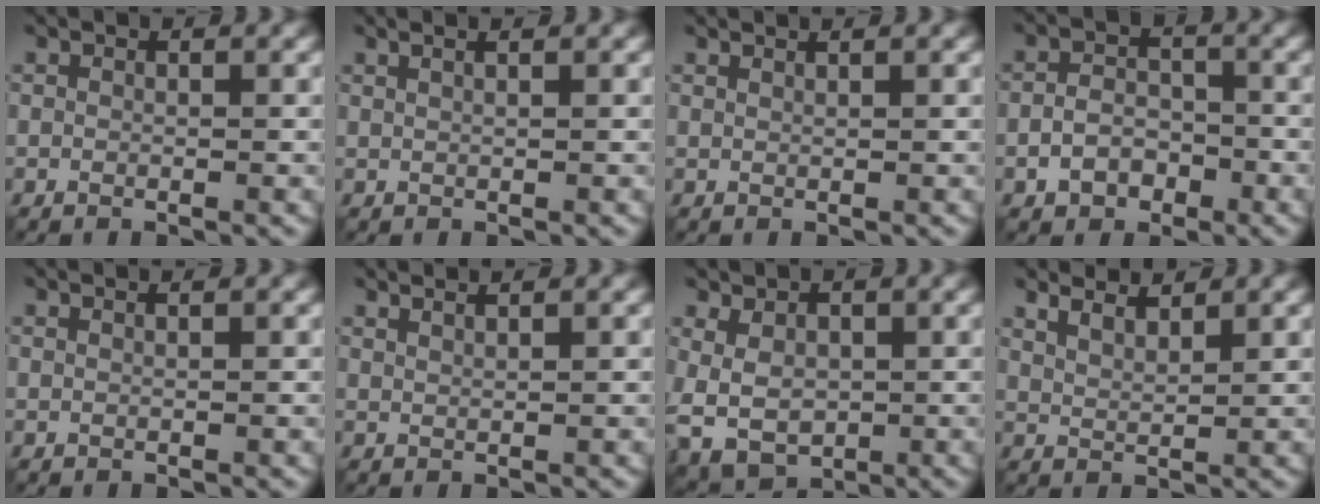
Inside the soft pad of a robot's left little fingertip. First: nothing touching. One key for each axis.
{"total": 2.2, "fx": 1.3, "fy": 0.9, "fz": 1.5, "tx": -0.011, "ty": 0.014, "tz": -0.008}
{"total": 0.8, "fx": 0.7, "fy": 0.0, "fz": 0.3, "tx": -0.003, "ty": 0.000, "tz": 0.006}
{"total": 3.3, "fx": -1.9, "fy": 2.2, "fz": 1.6, "tx": -0.023, "ty": 0.001, "tz": -0.039}
{"total": 0.6, "fx": 0.5, "fy": 0.1, "fz": 0.3, "tx": -0.003, "ty": 0.001, "tz": 0.000}
{"total": 1.5, "fx": 1.3, "fy": 0.3, "fz": 0.8, "tx": -0.005, "ty": 0.002, "tz": 0.011}
{"total": 5.7, "fx": 0.3, "fy": 4.5, "fz": 3.4, "tx": -0.081, "ty": -0.012, "tz": 0.006}
{"total": 3.7, "fx": 3.3, "fy": 0.9, "fz": 1.6, "tx": -0.027, "ty": 0.006, "tz": 0.040}